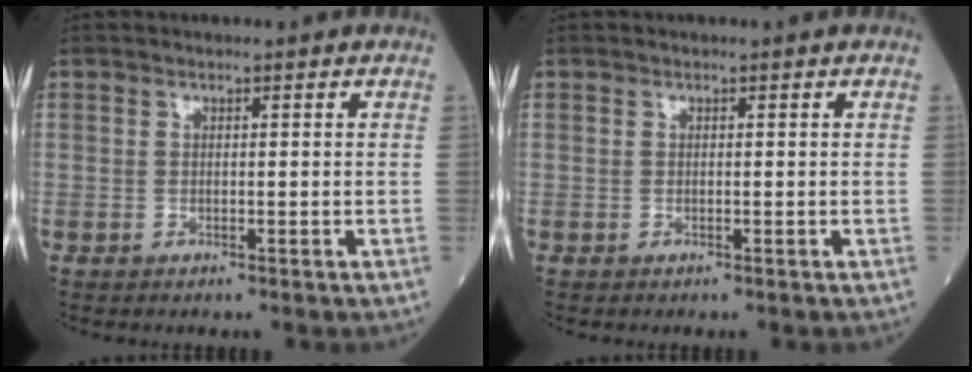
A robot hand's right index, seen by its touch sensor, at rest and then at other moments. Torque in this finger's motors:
{"motor_torque": [0.00, 0.00, 0.00, -0.01]}